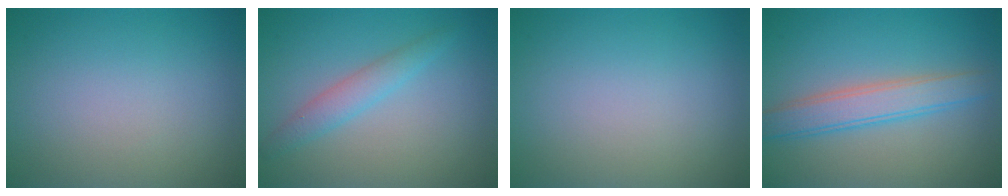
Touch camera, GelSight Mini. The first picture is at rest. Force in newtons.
{"total": 2.2, "press": 2.2, "slide": 0.1}
{"total": 0.0}
{"total": 3.8, "press": 3.8, "slide": 0.2}